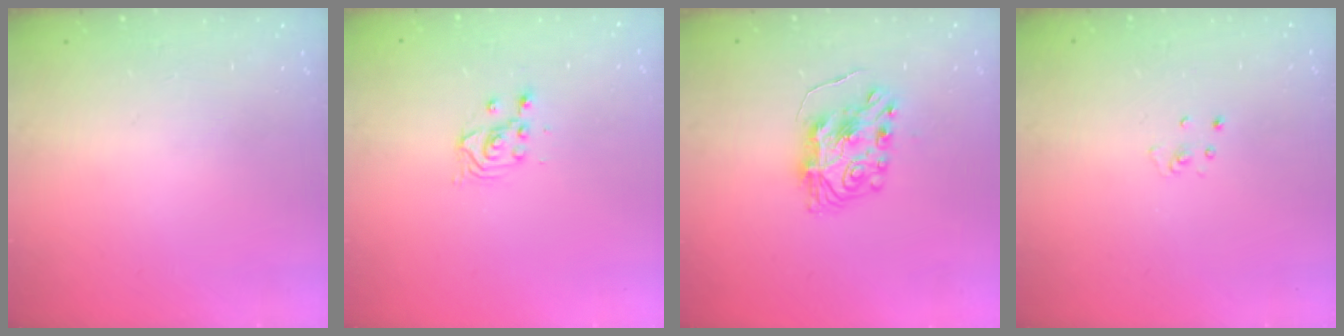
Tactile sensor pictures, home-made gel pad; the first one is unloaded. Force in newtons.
{"total": 2.5, "press": 2.5, "slide": 0.2}
{"total": 7.8, "press": 7.8, "slide": 0.2}
{"total": 2.3, "press": 2.3, "slide": 0.2}